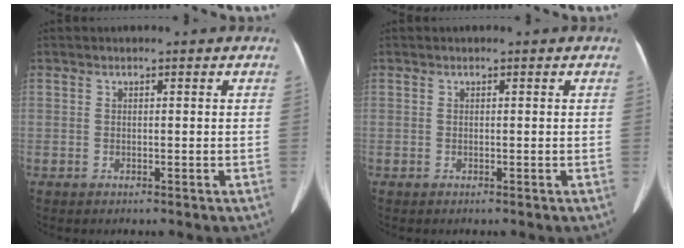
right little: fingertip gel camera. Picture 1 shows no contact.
{"total": 0.0}